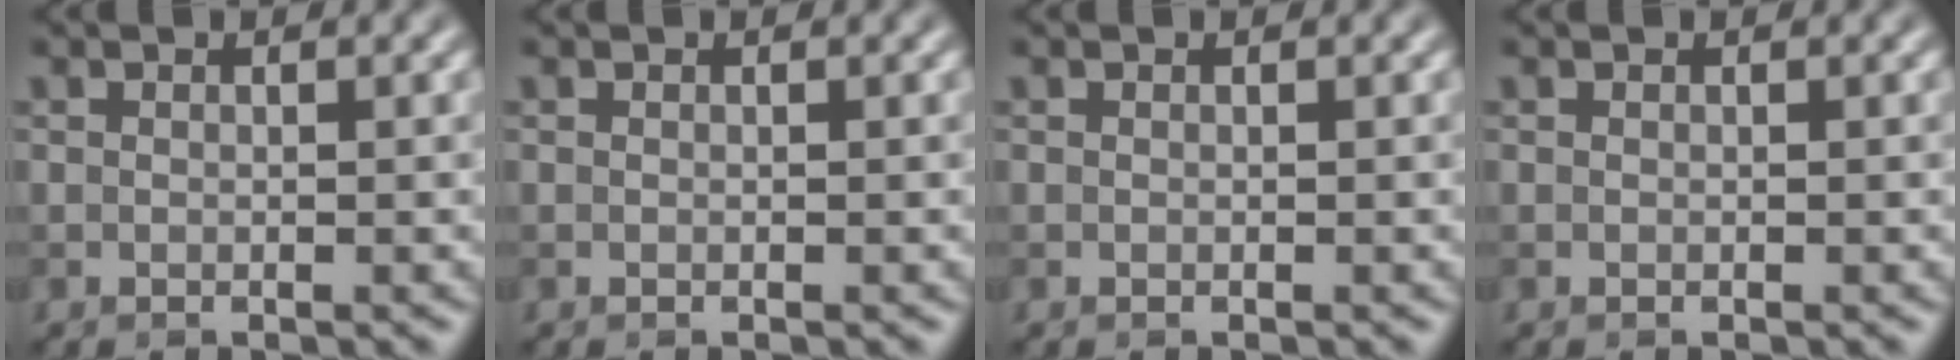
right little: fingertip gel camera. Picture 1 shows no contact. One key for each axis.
{"total": 0.0}
{"total": 0.0}
{"total": 0.0}